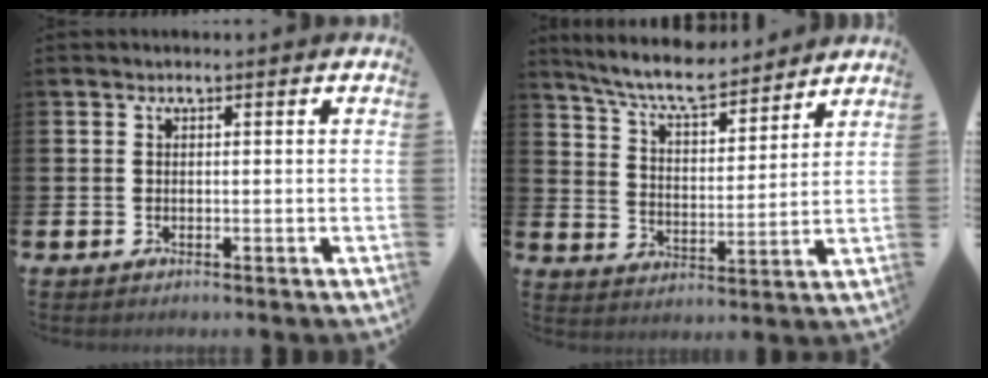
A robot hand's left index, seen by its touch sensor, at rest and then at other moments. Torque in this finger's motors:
{"motor_torque": [1.07, -1.07, 0.23, 0.21]}